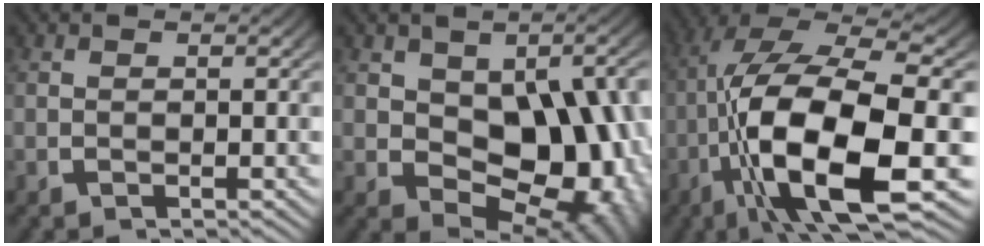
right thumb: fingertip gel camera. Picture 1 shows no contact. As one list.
[{"total": 12.9, "force": [-2.0, 8.2, 9.7], "torque": [-0.168, -0.045, -0.009]}, {"total": 16.1, "force": [-3.7, 7.6, 13.7], "torque": [-0.302, -0.049, -0.034]}]